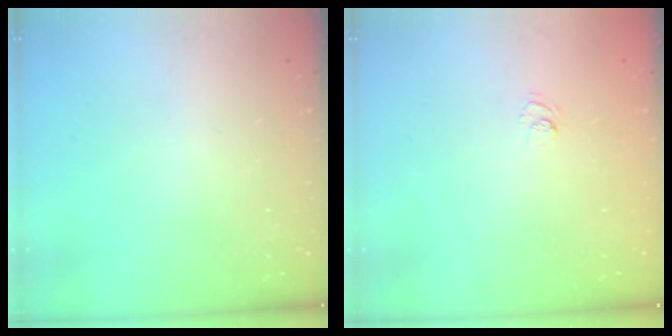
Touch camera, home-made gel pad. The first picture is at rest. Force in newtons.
{"total": 4.5, "press": 4.3, "slide": 1.2}